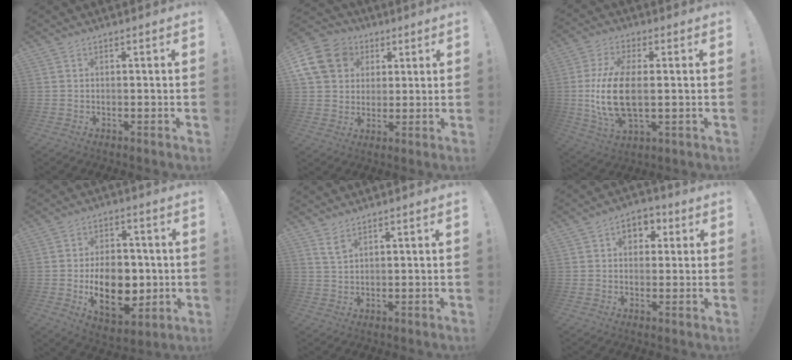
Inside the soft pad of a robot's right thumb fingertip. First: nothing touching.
{"total": 14.7, "force": [5.0, 12.2, 6.4], "torque": [-0.100, -0.020, 0.101]}
{"total": 16.0, "force": [-0.4, 8.1, 13.8], "torque": [-0.270, -0.010, -0.004]}
{"total": 16.8, "force": [-2.4, 11.6, 11.9], "torque": [-0.172, -0.001, -0.031]}
{"total": 3.5, "force": [2.6, 1.3, 1.9], "torque": [-0.027, -0.018, 0.046]}
{"total": 6.9, "force": [1.9, 5.2, 4.0], "torque": [-0.049, 0.002, 0.034]}